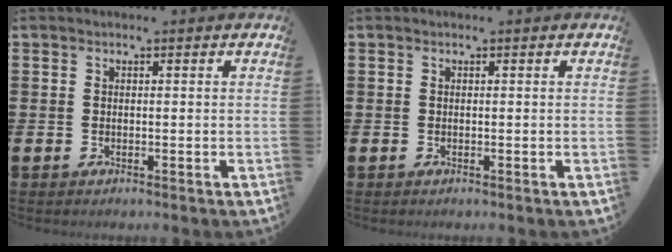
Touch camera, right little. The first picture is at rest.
{"total": 0.0}